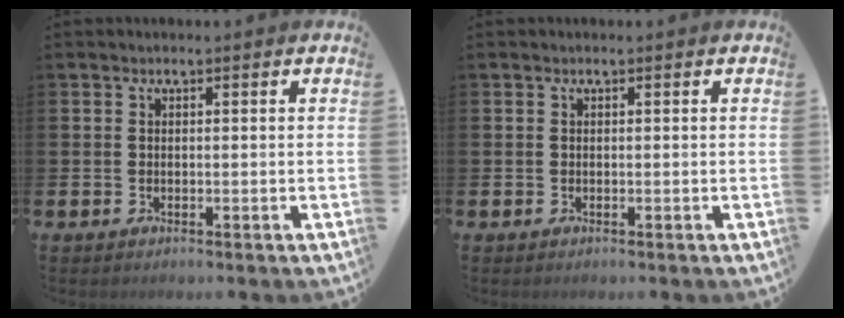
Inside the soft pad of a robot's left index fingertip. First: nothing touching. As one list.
[{"total": 0.0}]